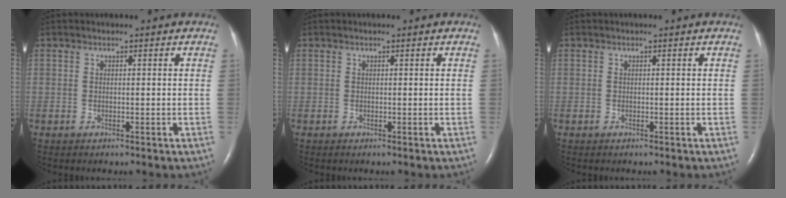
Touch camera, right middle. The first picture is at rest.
{"total": 0.0}
{"total": 0.0}